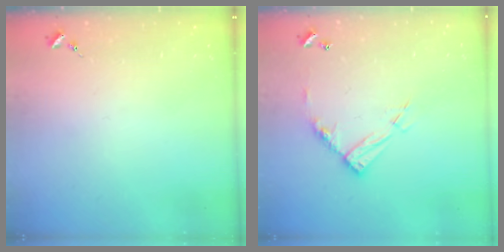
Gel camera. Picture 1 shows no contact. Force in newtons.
{"total": 12.2, "press": 12.1, "slide": 0.9}